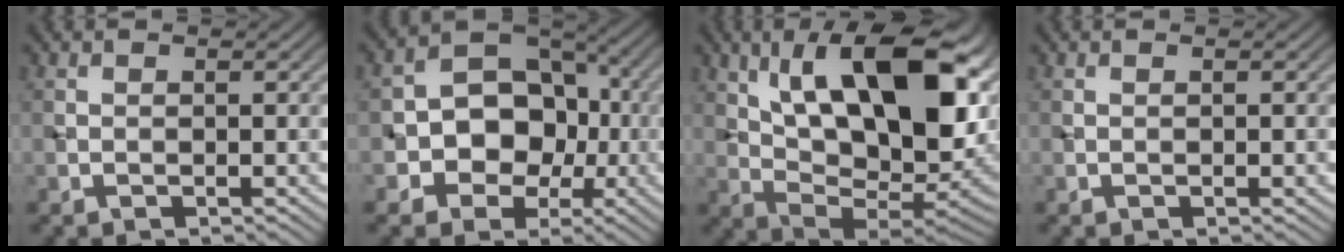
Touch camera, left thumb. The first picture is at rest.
{"total": 10.1, "force": [-1.9, 8.1, 5.7], "torque": [-0.072, -0.003, -0.057]}
{"total": 17.9, "force": [6.2, 7.8, 14.8], "torque": [-0.247, 0.010, 0.110]}
{"total": 0.6, "force": [0.0, 0.1, 0.6], "torque": [-0.009, 0.000, 0.000]}